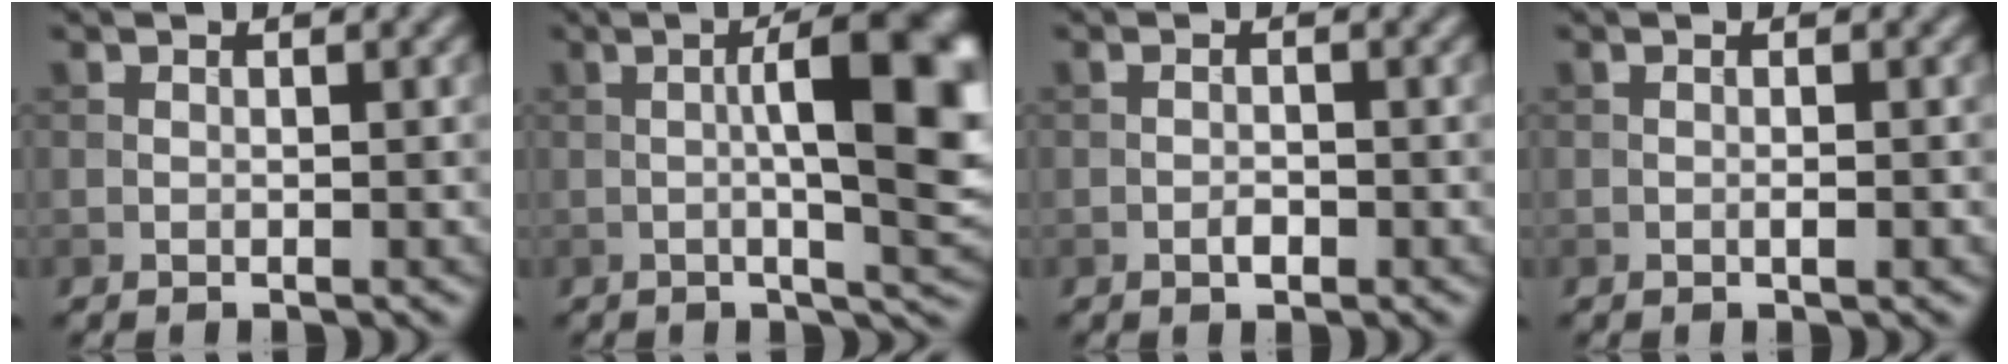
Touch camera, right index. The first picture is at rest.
{"total": 11.4, "force": [0.6, 3.1, 11.0], "torque": [-0.139, 0.005, 0.011]}
{"total": 1.2, "force": [-0.5, 0.5, 0.9], "torque": [-0.017, 0.001, -0.011]}
{"total": 0.9, "force": [-0.3, 0.1, 0.9], "torque": [-0.015, 0.001, -0.005]}